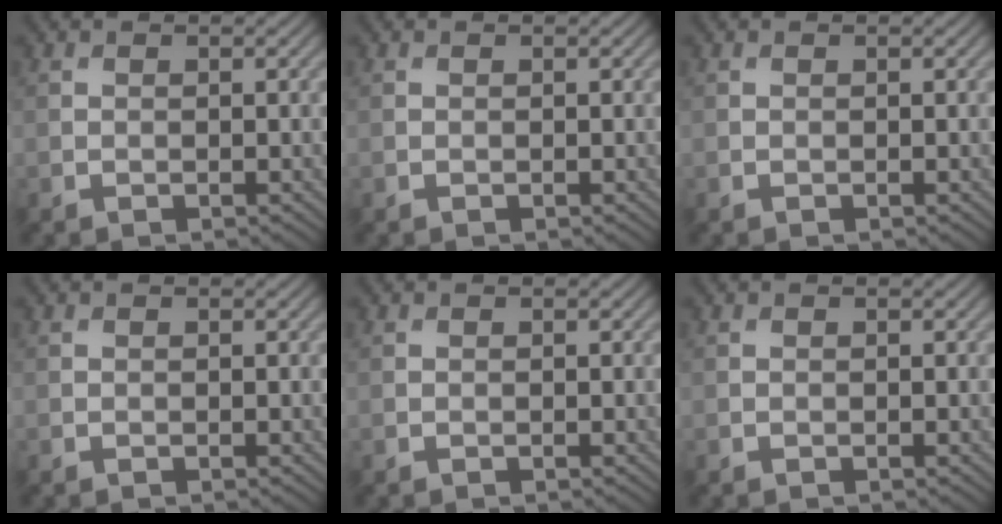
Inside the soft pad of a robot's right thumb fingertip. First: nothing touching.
{"total": 0.0}
{"total": 0.0}
{"total": 0.0}
{"total": 0.0}
{"total": 0.0}